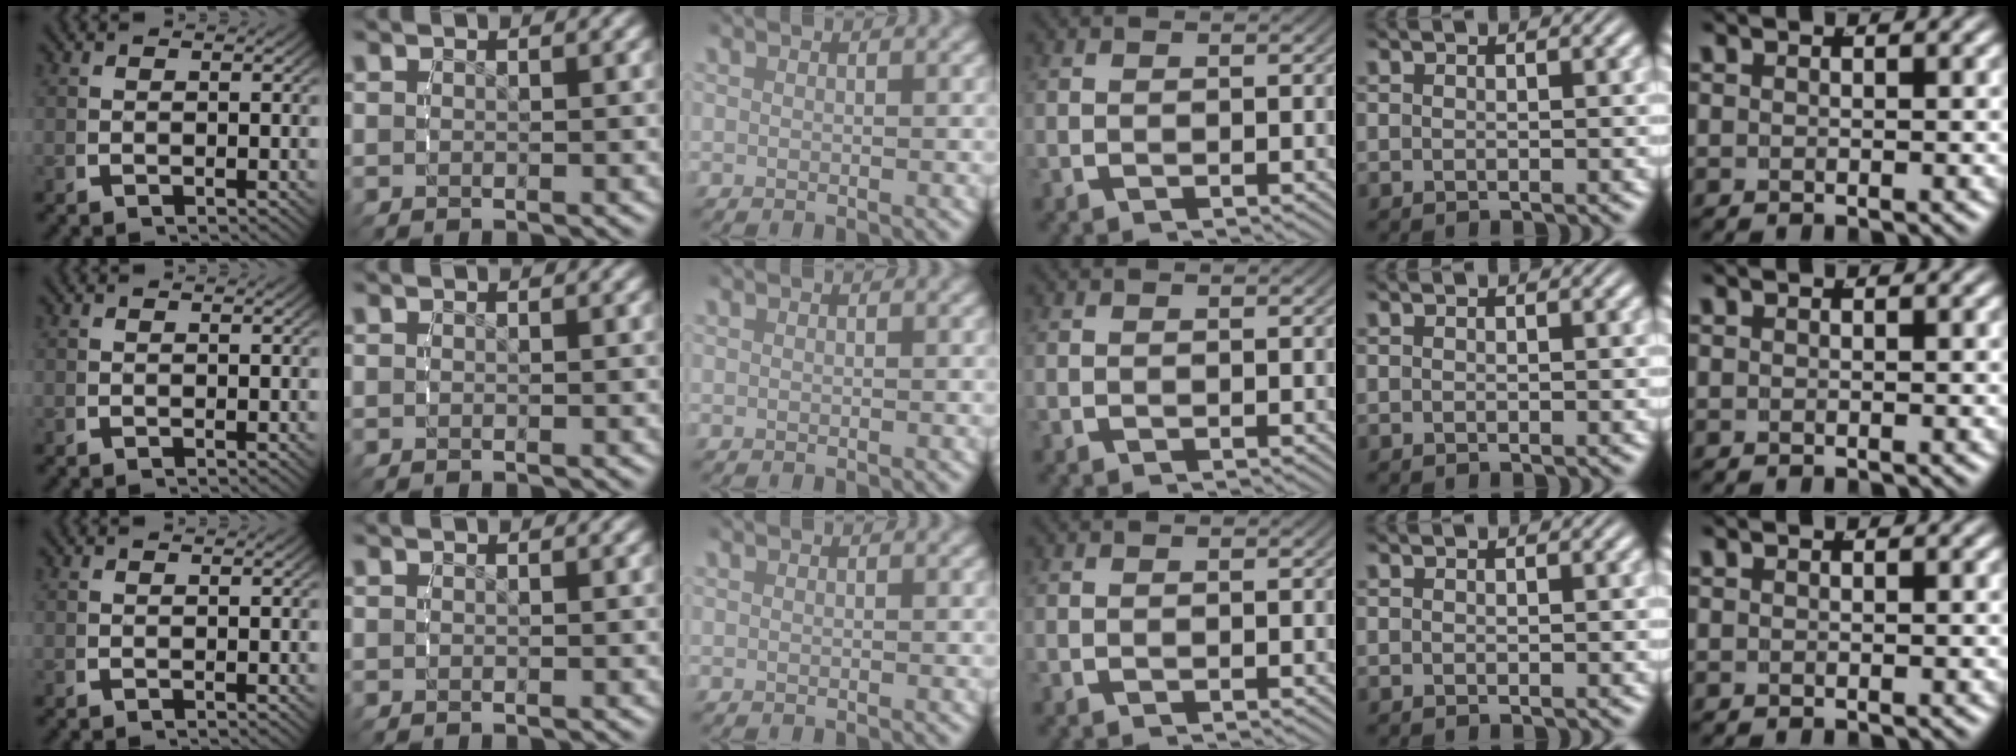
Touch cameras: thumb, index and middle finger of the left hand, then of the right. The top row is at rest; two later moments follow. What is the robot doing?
{"motion": "reach", "object": "air blower"}